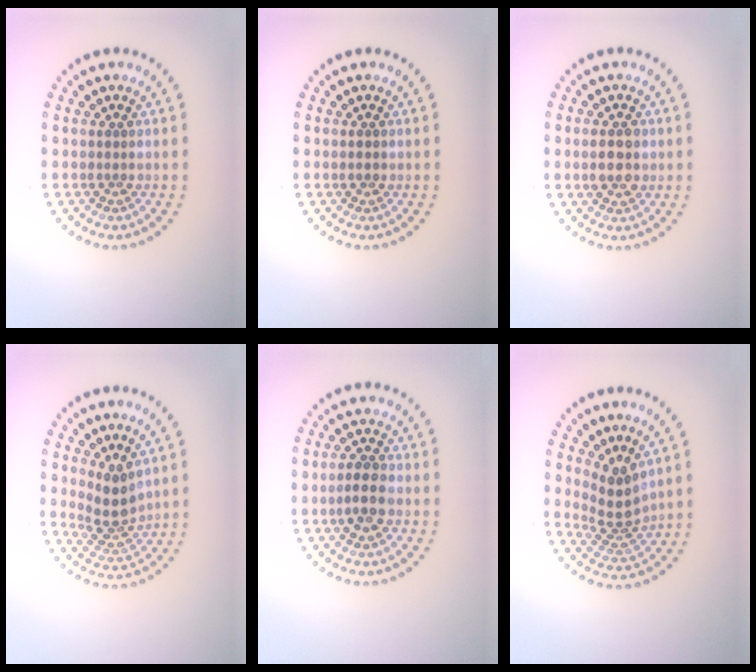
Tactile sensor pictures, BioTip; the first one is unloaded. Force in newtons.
{"total": 1.0, "press": 1.0, "slide": 0.0}
{"total": 2.9, "press": 2.9, "slide": 0.1}
{"total": 3.2, "press": 2.5, "slide": 2.0}
{"total": 2.8, "press": 2.8, "slide": 0.4}
{"total": 3.3, "press": 2.3, "slide": 2.4}